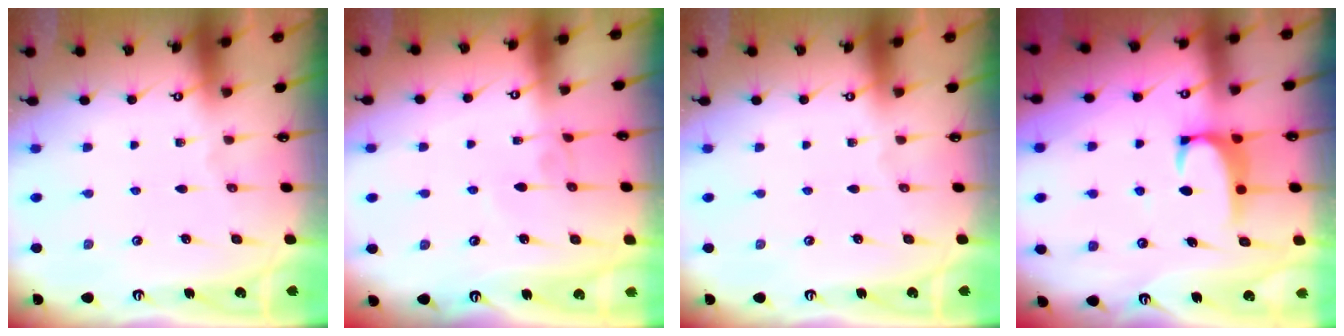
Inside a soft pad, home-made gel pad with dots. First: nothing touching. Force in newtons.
{"total": 2.2, "press": 2.2, "slide": 0.1}
{"total": 0.0}
{"total": 2.1, "press": 2.0, "slide": 0.3}